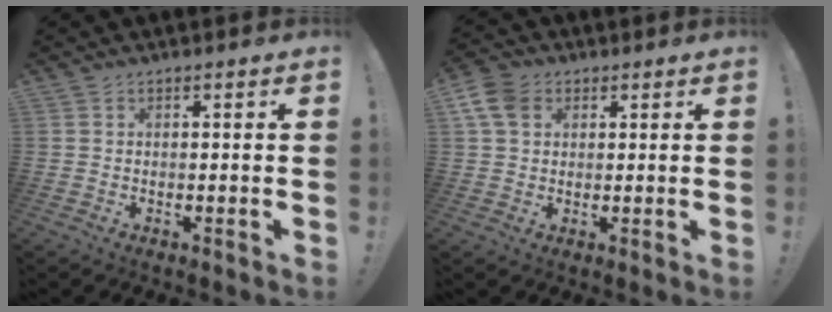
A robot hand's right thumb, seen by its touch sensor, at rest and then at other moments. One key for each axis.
{"total": 8.1, "fx": 3.6, "fy": 5.8, "fz": 4.3, "tx": -0.088, "ty": -0.007, "tz": 0.071}